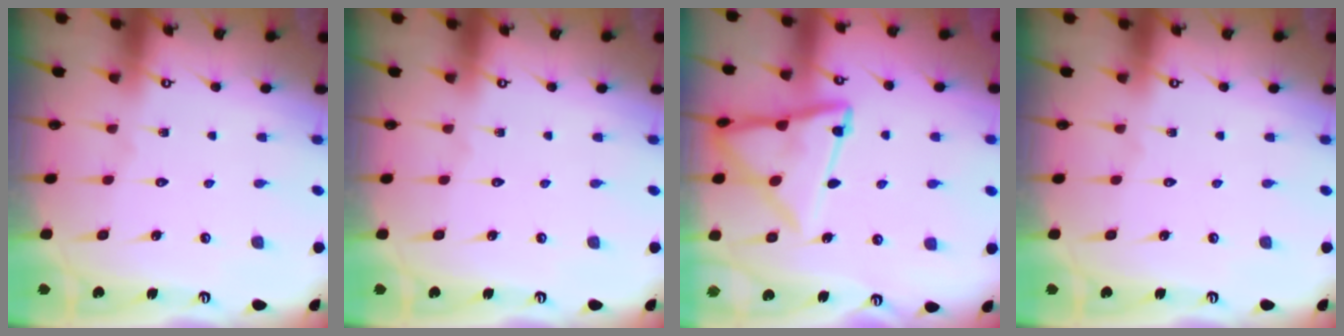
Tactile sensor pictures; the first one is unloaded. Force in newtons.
{"total": 0.0}
{"total": 15.9, "press": 15.8, "slide": 1.5}
{"total": 0.0}